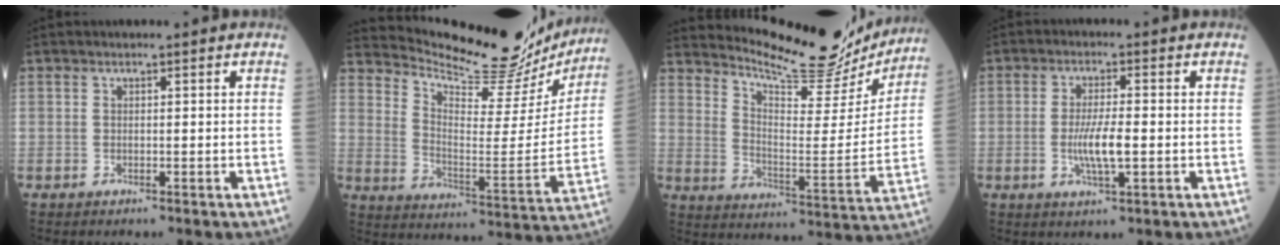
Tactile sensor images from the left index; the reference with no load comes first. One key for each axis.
{"total": 22.7, "fx": 21.5, "fy": 3.7, "fz": 6.4, "tx": -0.108, "ty": -0.074, "tz": 0.289}
{"total": 19.8, "fx": 18.6, "fy": 3.1, "fz": 6.0, "tx": -0.101, "ty": -0.060, "tz": 0.252}
{"total": 5.4, "fx": -1.3, "fy": 0.8, "fz": 5.2, "tx": -0.108, "ty": -0.013, "tz": -0.023}